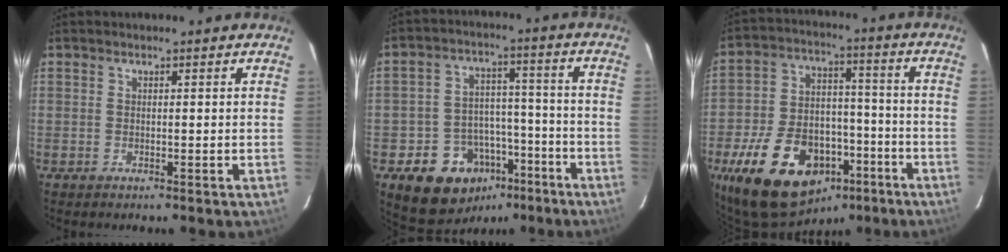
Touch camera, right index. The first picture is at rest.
{"total": 14.5, "force": [-8.1, 10.8, 5.2], "torque": [-0.113, 0.039, -0.097]}
{"total": 21.2, "force": [-12.0, 12.8, 11.9], "torque": [-0.242, 0.022, -0.173]}